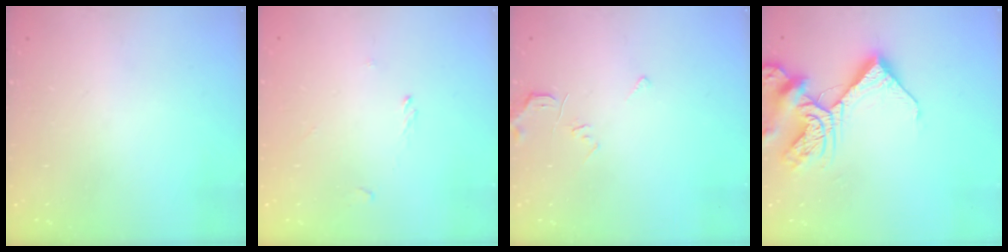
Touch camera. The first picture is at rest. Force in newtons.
{"total": 0.6, "press": 0.3, "slide": 0.5}
{"total": 5.7, "press": 5.7, "slide": 0.6}
{"total": 12.8, "press": 12.7, "slide": 1.4}